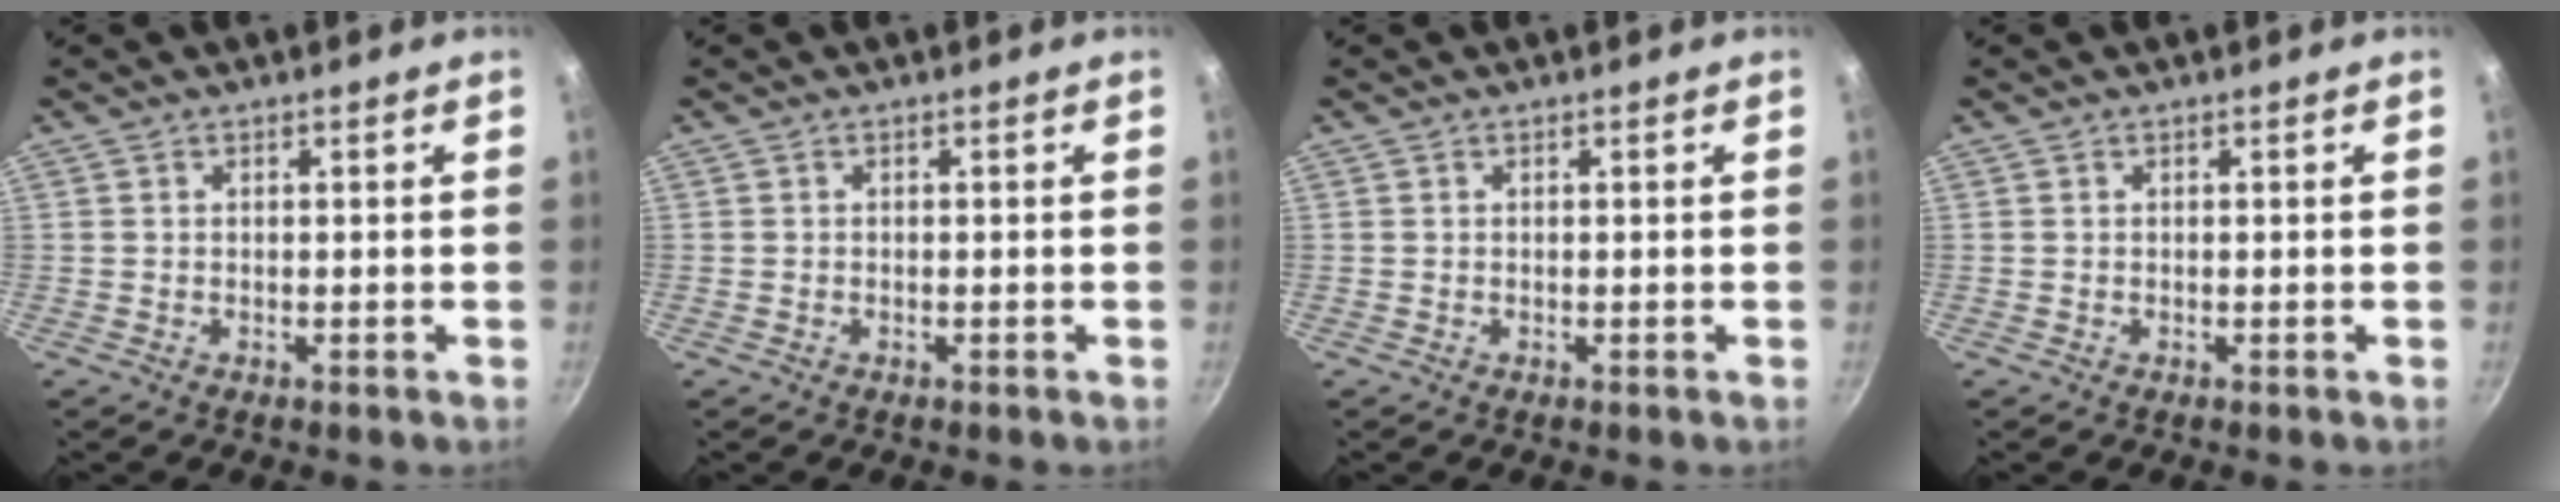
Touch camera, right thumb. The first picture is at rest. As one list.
[{"total": 0.0}, {"total": 0.0}, {"total": 0.0}]